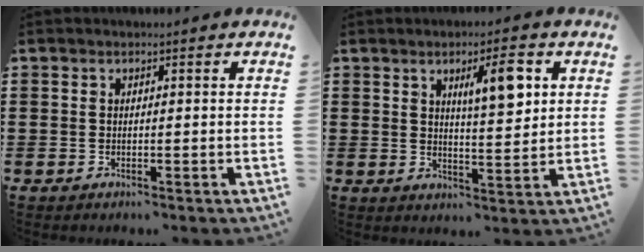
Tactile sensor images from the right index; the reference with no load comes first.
{"total": 6.4, "force": [2.6, 1.7, 5.6], "torque": [-0.091, 0.000, 0.036]}